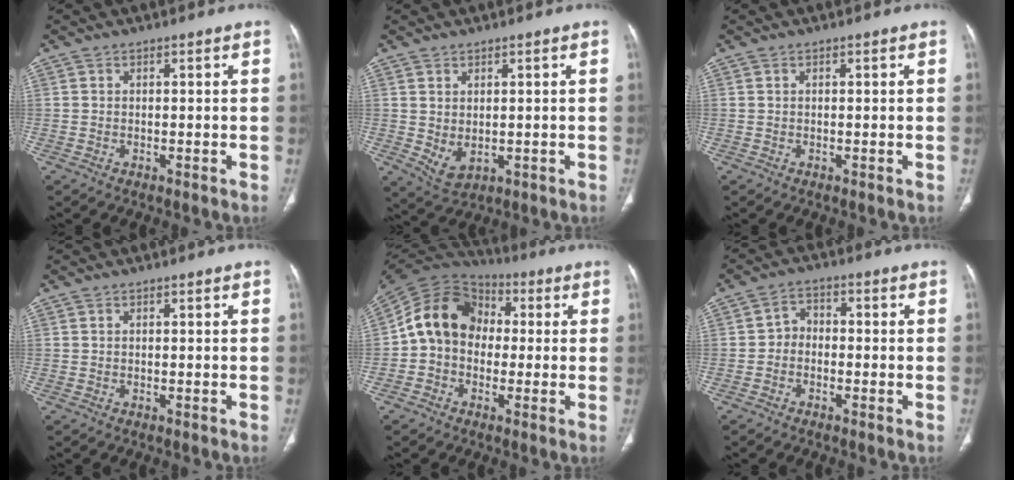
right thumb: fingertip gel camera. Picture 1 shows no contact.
{"total": 4.3, "force": [-0.1, 2.7, 3.3], "torque": [-0.058, -0.007, 0.018]}
{"total": 0.0}
{"total": 0.0}
{"total": 13.5, "force": [0.2, 11.0, 7.9], "torque": [-0.120, 0.039, -0.012]}
{"total": 3.6, "force": [-1.1, 2.9, 1.8], "torque": [-0.014, 0.022, -0.030]}